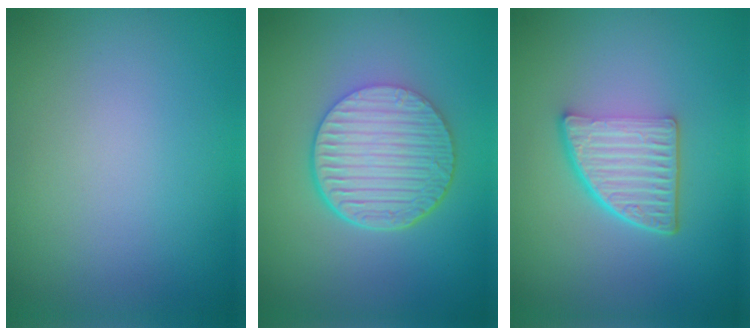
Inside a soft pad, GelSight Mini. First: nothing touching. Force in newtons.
{"total": 7.1, "press": 4.8, "slide": 5.2}
{"total": 5.5, "press": 3.7, "slide": 4.1}